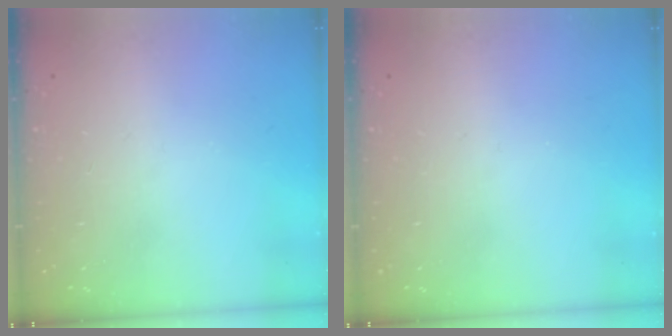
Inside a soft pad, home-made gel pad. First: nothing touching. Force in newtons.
{"total": 0.0}